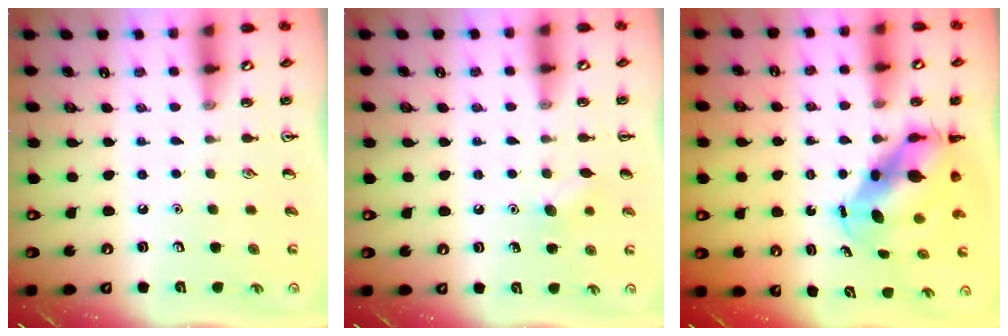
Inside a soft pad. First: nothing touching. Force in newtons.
{"total": 6.1, "press": 5.9, "slide": 1.7}
{"total": 8.1, "press": 7.8, "slide": 2.2}